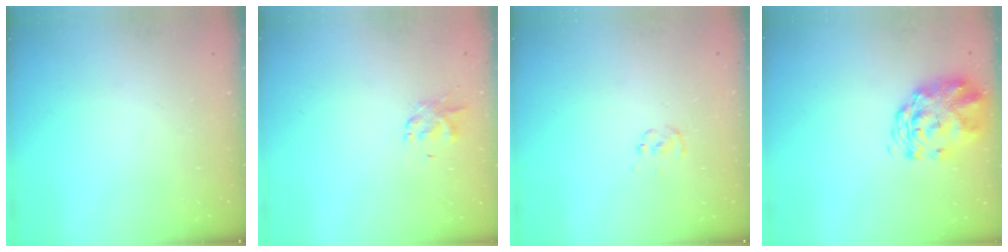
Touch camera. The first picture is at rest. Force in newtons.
{"total": 1.0, "press": 0.9, "slide": 0.3}
{"total": 1.2, "press": 1.2, "slide": 0.3}
{"total": 2.8, "press": 2.6, "slide": 1.1}